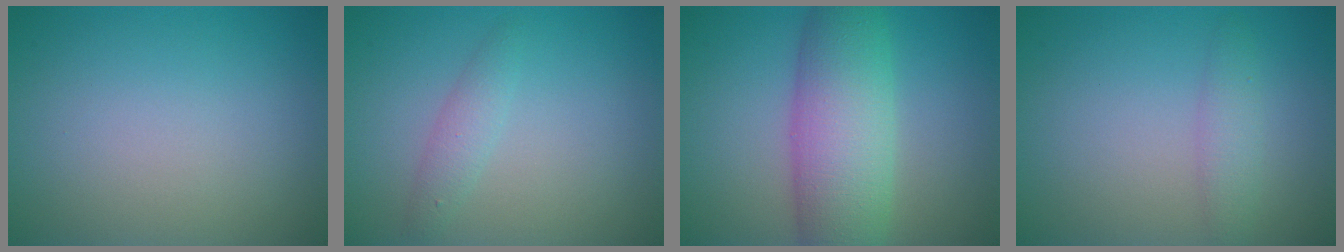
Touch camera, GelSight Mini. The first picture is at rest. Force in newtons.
{"total": 1.6, "press": 1.6, "slide": 0.1}
{"total": 7.8, "press": 7.8, "slide": 0.1}
{"total": 1.8, "press": 1.8, "slide": 0.1}